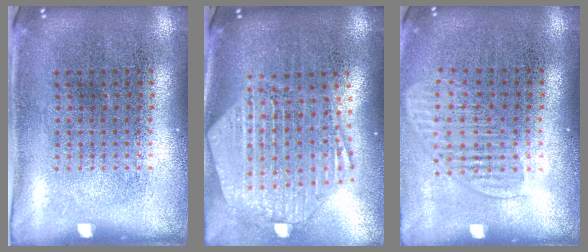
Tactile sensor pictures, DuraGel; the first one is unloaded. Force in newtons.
{"total": 2.8, "press": 2.3, "slide": 1.5}
{"total": 1.6, "press": 1.4, "slide": 0.8}